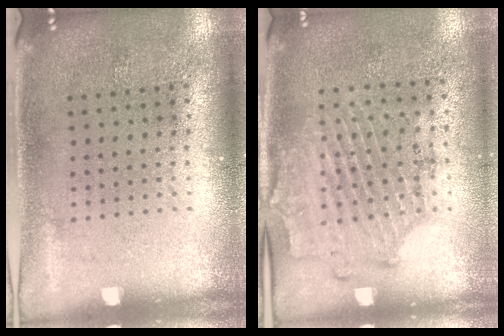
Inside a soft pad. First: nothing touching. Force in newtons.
{"total": 1.7, "press": 1.4, "slide": 0.9}